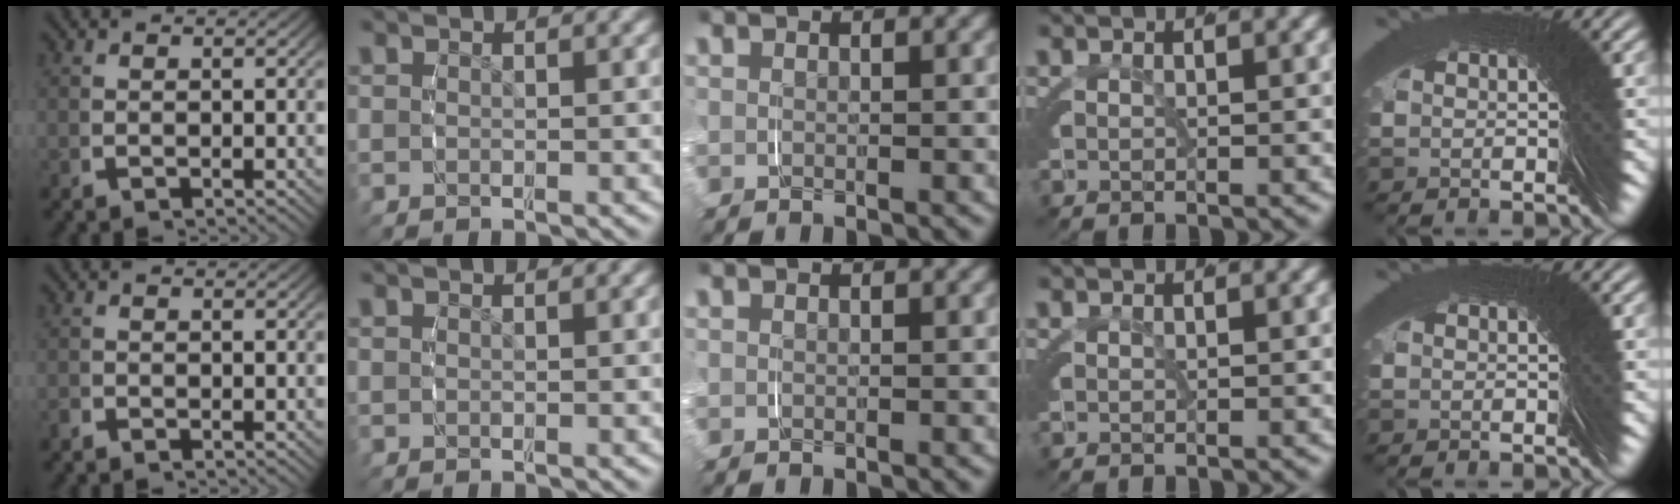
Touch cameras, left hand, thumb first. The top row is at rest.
{"thumb": {"total": 0.6, "force": [-0.6, 0.0, 0.0], "torque": [0.002, 0.001, -0.015]}}